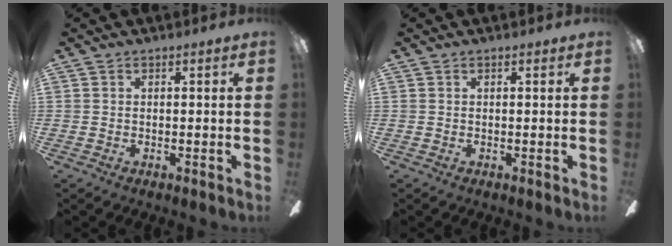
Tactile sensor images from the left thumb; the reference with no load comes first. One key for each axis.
{"total": 0.0}